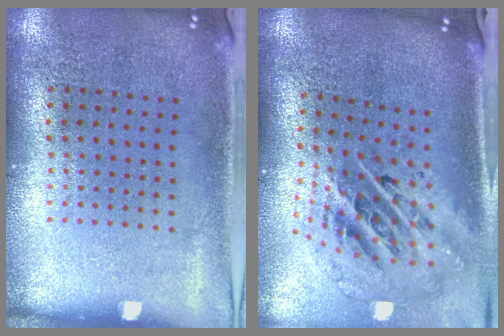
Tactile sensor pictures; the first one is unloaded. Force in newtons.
{"total": 2.7, "press": 1.8, "slide": 1.9}